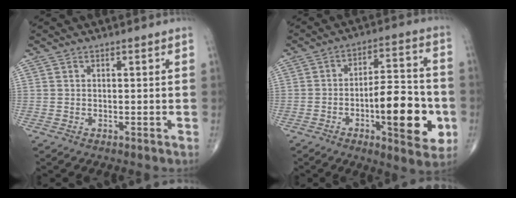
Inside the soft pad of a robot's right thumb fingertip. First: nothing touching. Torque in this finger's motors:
{"motor_torque": [1.13, 2.32, 1.68, -0.24, 0.13]}